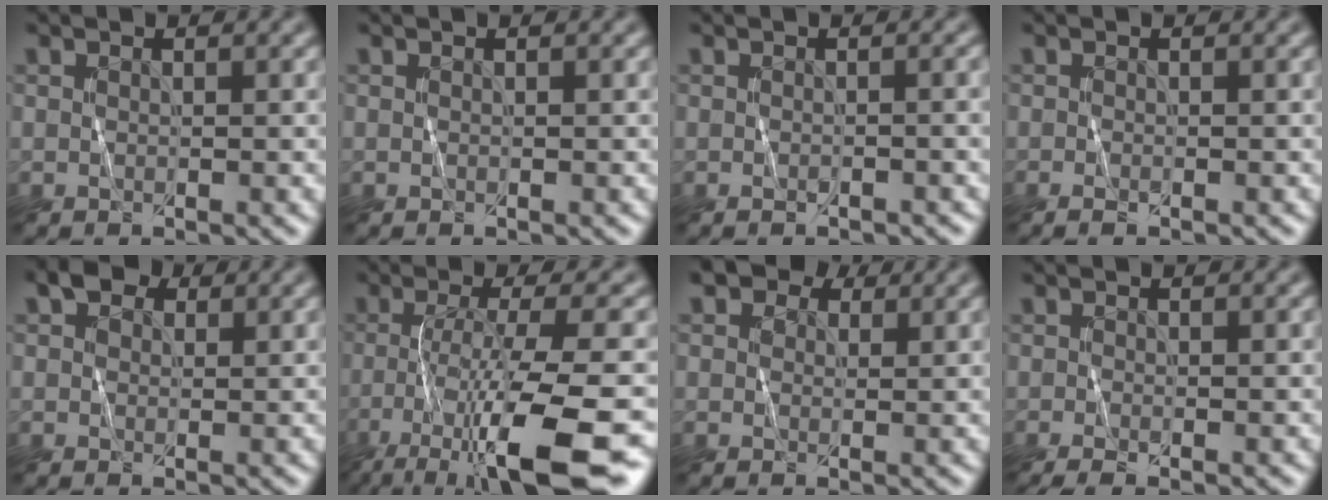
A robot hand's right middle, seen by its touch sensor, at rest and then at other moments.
{"total": 0.0}
{"total": 1.4, "force": [-0.5, 0.2, 1.3], "torque": [-0.013, -0.001, -0.009]}
{"total": 0.8, "force": [-0.5, 0.1, 0.7], "torque": [-0.014, -0.005, -0.010]}
{"total": 2.5, "force": [1.1, 1.7, 1.4], "torque": [-0.022, 0.005, 0.013]}
{"total": 10.7, "force": [-5.8, 1.9, 8.7], "torque": [-0.140, -0.008, -0.106]}
{"total": 4.5, "force": [2.7, 2.7, 2.4], "torque": [-0.036, 0.006, 0.024]}
{"total": 2.2, "force": [-1.1, 0.5, 1.8], "torque": [-0.038, -0.008, -0.022]}